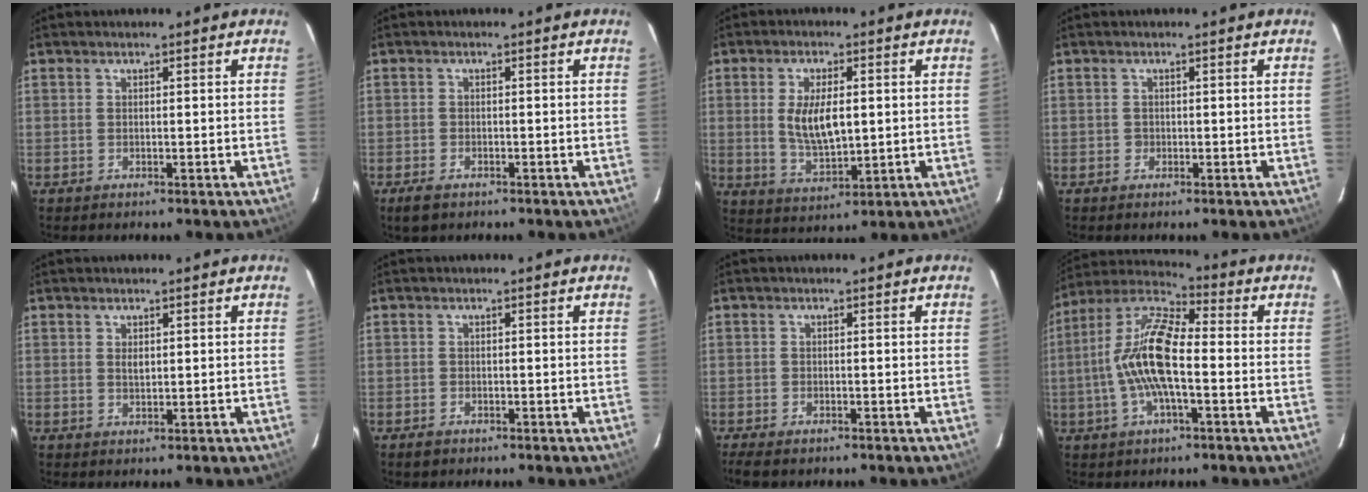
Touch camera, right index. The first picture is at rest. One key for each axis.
{"total": 3.1, "fx": -2.1, "fy": 1.5, "fz": 1.7, "tx": -0.038, "ty": -0.006, "tz": -0.039}
{"total": 8.9, "fx": 0.7, "fy": 4.0, "fz": 8.0, "tx": -0.152, "ty": -0.003, "tz": 0.020}
{"total": 0.9, "fx": -0.3, "fy": 0.8, "fz": 0.0, "tx": 0.004, "ty": 0.001, "tz": -0.004}
{"total": 1.3, "fx": 0.4, "fy": 0.8, "fz": 1.0, "tx": -0.016, "ty": 0.002, "tz": 0.008}
{"total": 1.6, "fx": -1.1, "fy": 0.9, "fz": 0.6, "tx": -0.012, "ty": 0.000, "tz": -0.018}
{"total": 4.2, "fx": -3.2, "fy": 1.6, "fz": 2.2, "tx": -0.057, "ty": -0.014, "tz": -0.057}
{"total": 14.1, "fx": -2.2, "fy": 4.6, "fz": 13.2, "tx": -0.262, "ty": 0.009, "tz": -0.051}